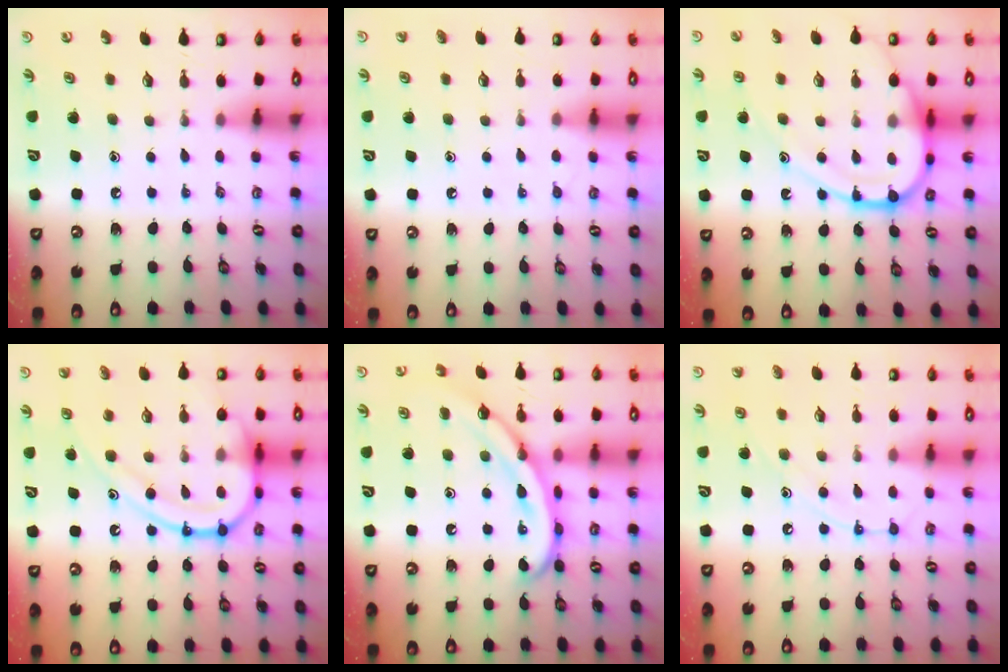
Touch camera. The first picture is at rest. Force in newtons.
{"total": 4.1, "press": 4.1, "slide": 0.4}
{"total": 14.9, "press": 14.8, "slide": 1.9}
{"total": 19.1, "press": 19.1, "slide": 1.6}
{"total": 15.7, "press": 15.7, "slide": 0.7}
{"total": 10.6, "press": 10.6, "slide": 0.9}